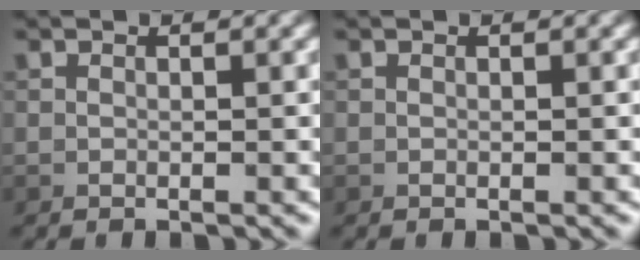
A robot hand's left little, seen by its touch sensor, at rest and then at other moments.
{"total": 0.0}